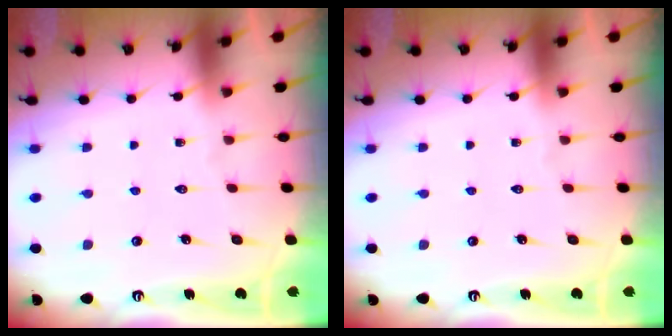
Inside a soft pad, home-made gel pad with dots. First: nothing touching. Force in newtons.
{"total": 0.0}